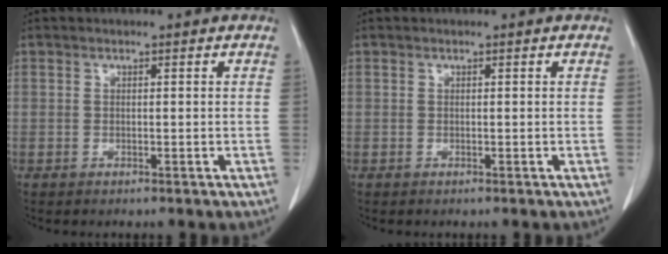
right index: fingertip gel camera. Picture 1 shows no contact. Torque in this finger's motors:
{"motor_torque": [0.00, 0.00, 0.00, 0.00]}